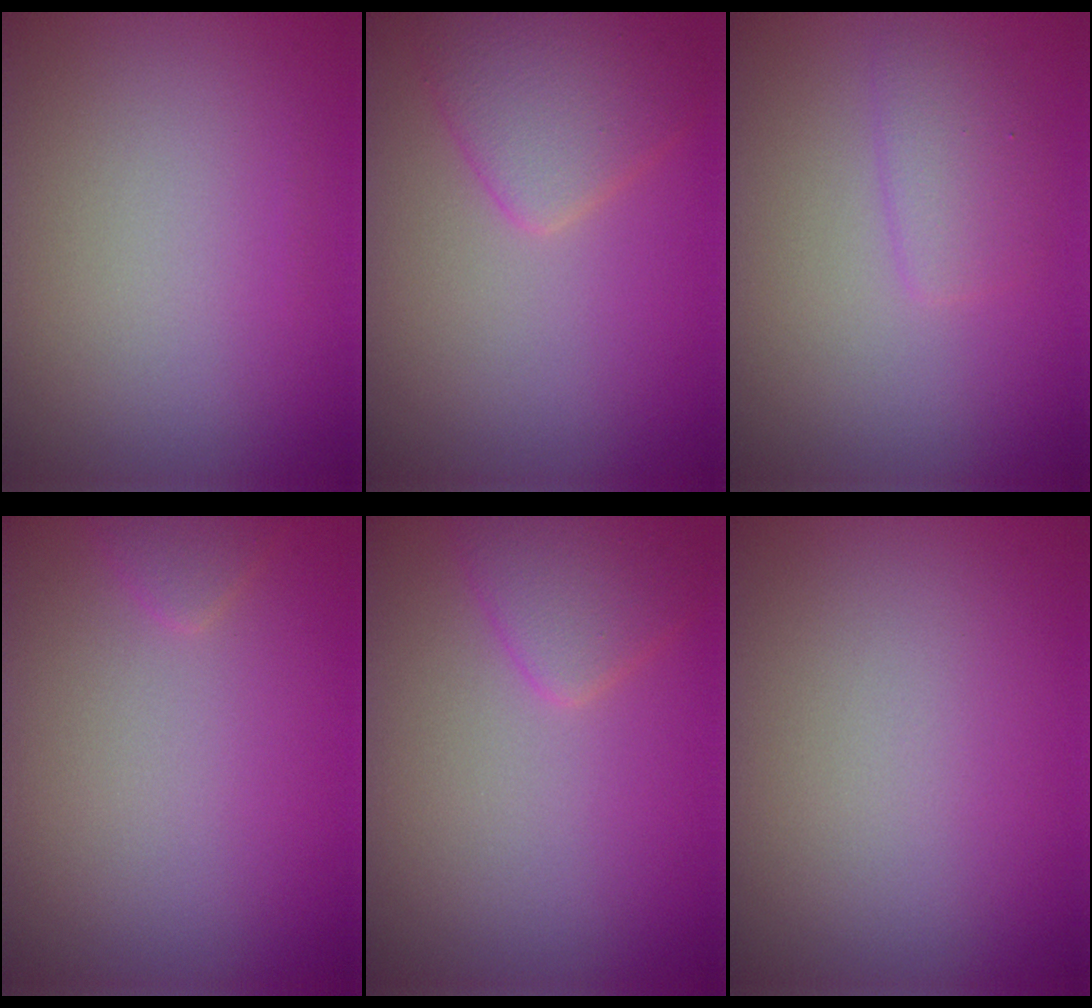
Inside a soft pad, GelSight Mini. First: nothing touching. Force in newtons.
{"total": 3.9, "press": 3.9, "slide": 0.2}
{"total": 1.9, "press": 1.9, "slide": 0.1}
{"total": 1.1, "press": 1.1, "slide": 0.1}
{"total": 2.7, "press": 2.7, "slide": 0.1}
{"total": 0.0}